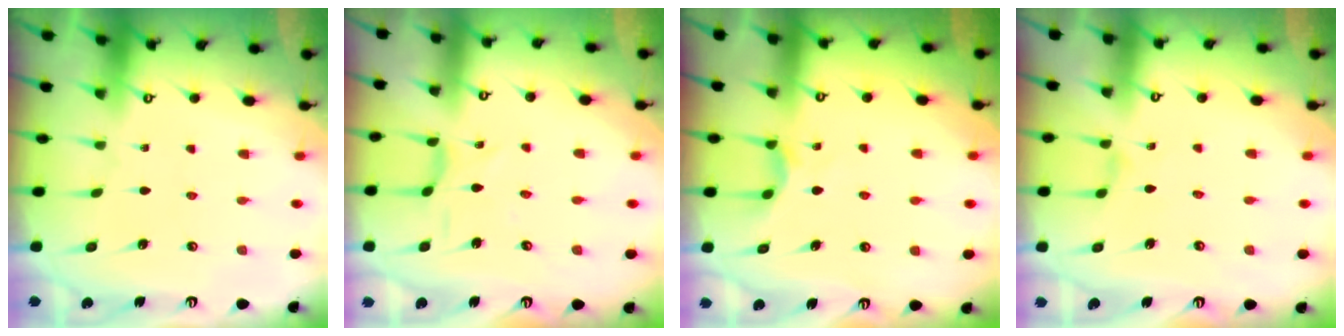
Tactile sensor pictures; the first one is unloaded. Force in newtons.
{"total": 1.9, "press": 1.9, "slide": 0.4}
{"total": 5.2, "press": 5.1, "slide": 0.6}
{"total": 0.9, "press": 0.8, "slide": 0.4}